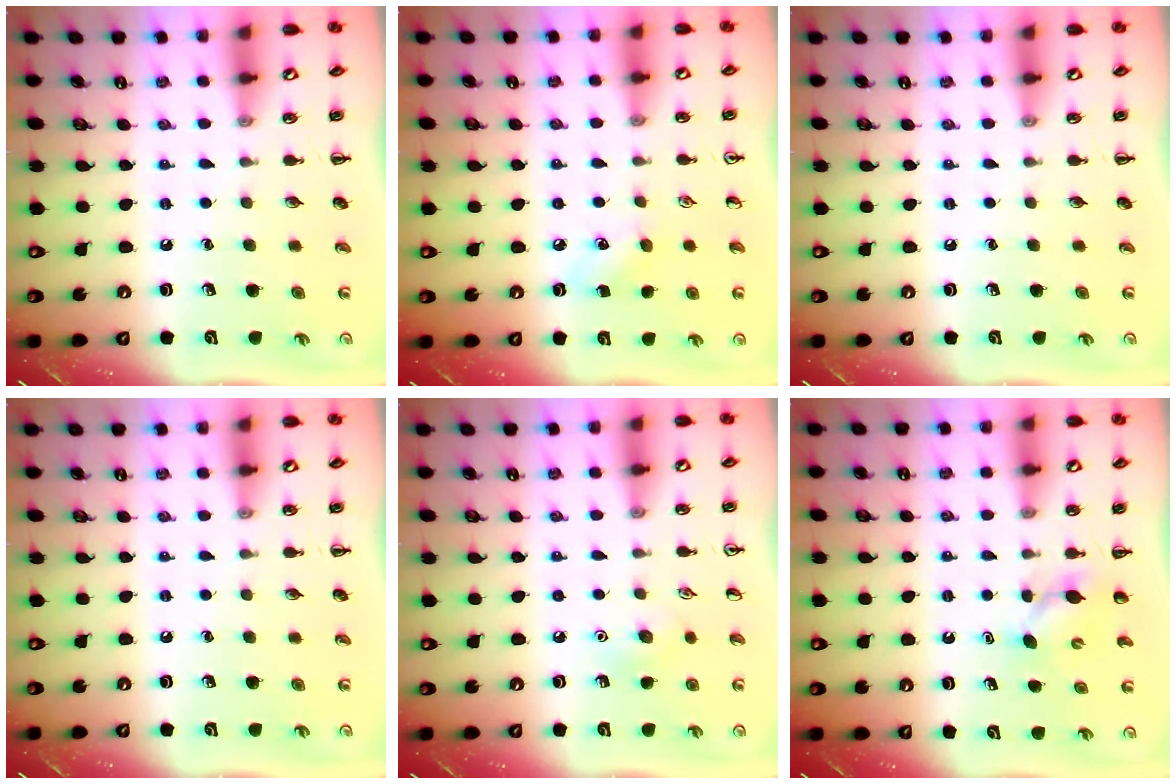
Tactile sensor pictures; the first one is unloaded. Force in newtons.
{"total": 5.8, "press": 5.7, "slide": 1.4}
{"total": 0.0}
{"total": 0.0}
{"total": 7.0, "press": 6.8, "slide": 2.0}
{"total": 4.2, "press": 4.0, "slide": 1.1}